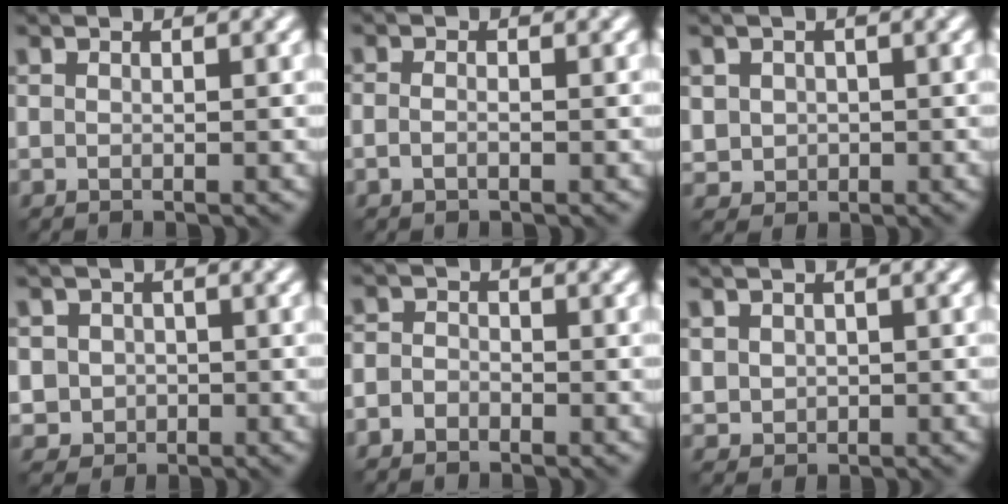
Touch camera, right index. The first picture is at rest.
{"total": 0.9, "force": [-0.4, 0.5, 0.7], "torque": [-0.016, -0.002, -0.012]}
{"total": 2.0, "force": [0.1, 1.9, 0.5], "torque": [-0.003, -0.004, 0.010]}
{"total": 2.5, "force": [-0.2, 2.5, 0.5], "torque": [0.009, -0.001, -0.006]}
{"total": 1.7, "force": [-1.0, 1.3, 0.5], "torque": [0.004, 0.005, -0.026]}
{"total": 1.6, "force": [0.3, 1.5, 0.4], "torque": [-0.008, -0.006, 0.011]}